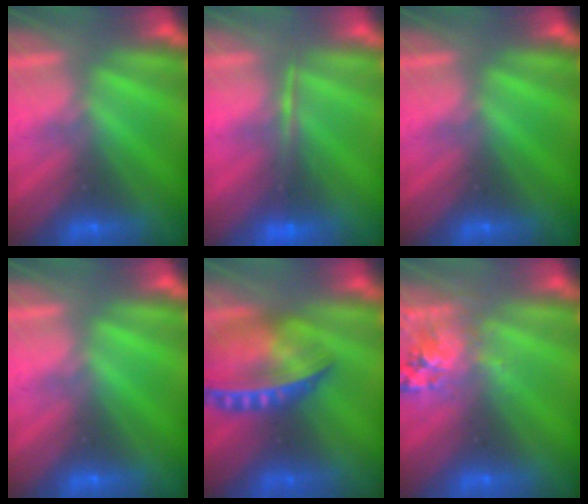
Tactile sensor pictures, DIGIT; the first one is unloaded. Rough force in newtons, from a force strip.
{"total": 1.5}
{"total": 0.0}
{"total": 0.0}
{"total": 7.9}
{"total": 2.8}